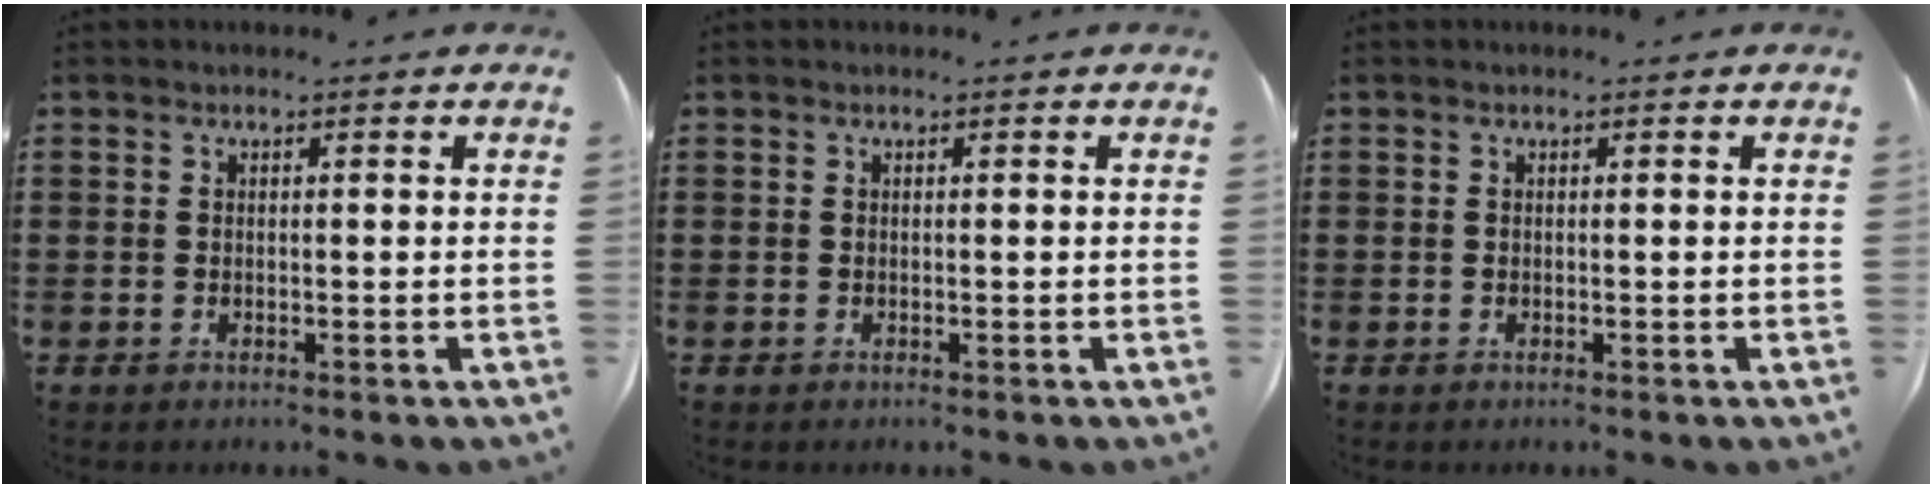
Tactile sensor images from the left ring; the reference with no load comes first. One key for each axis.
{"total": 0.0}
{"total": 0.0}